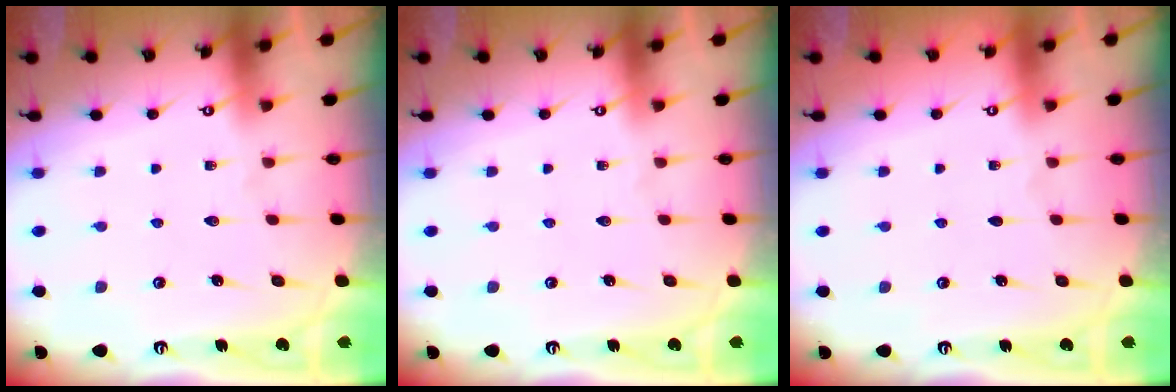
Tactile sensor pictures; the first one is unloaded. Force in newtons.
{"total": 0.0}
{"total": 0.0}